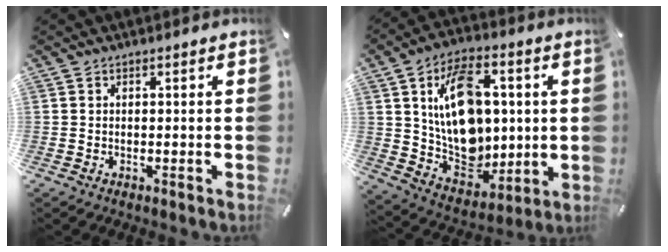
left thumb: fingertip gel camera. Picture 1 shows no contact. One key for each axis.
{"total": 18.1, "fx": 3.6, "fy": 13.1, "fz": 11.9, "tx": -0.206, "ty": -0.016, "tz": 0.070}